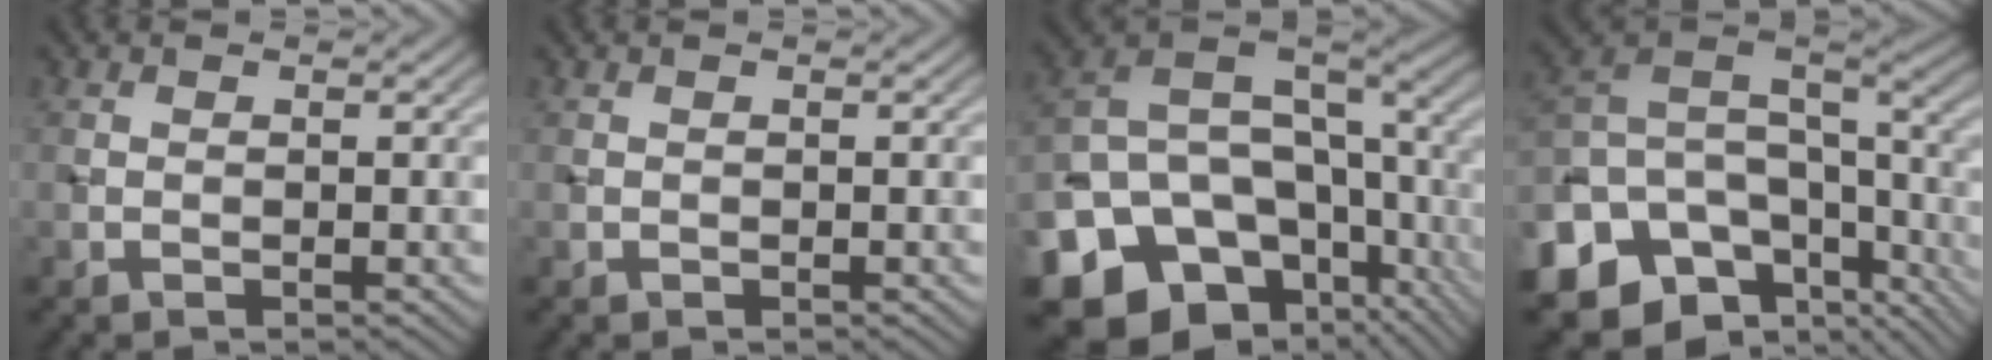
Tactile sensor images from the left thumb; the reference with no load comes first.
{"total": 0.0}
{"total": 19.6, "force": [-7.7, 14.2, 11.1], "torque": [-0.251, -0.023, -0.080]}
{"total": 16.6, "force": [-6.5, 11.6, 10.0], "torque": [-0.253, -0.031, -0.081]}